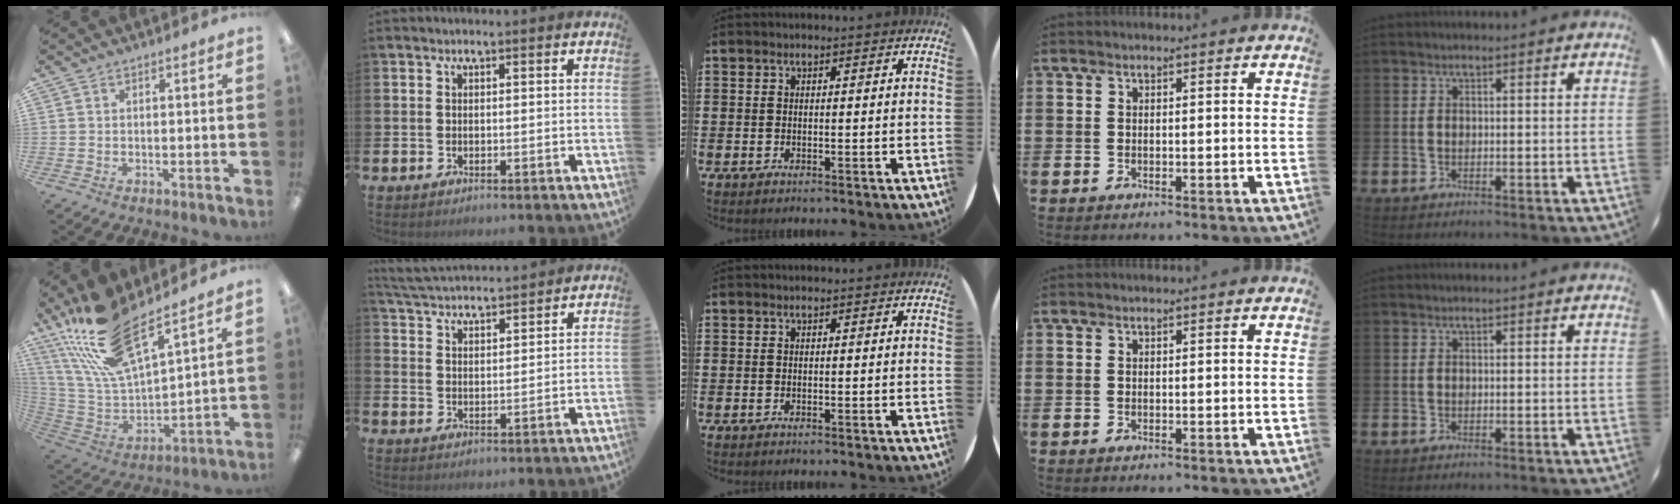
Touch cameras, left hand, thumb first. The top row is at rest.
{"thumb": {"total": 20.2, "force": [15.8, 6.0, 11.2], "torque": [-0.240, -0.094, 0.282]}, "index": {"total": 5.0, "force": [5.0, 0.4, 0.2], "torque": [-0.025, -0.030, 0.089]}}